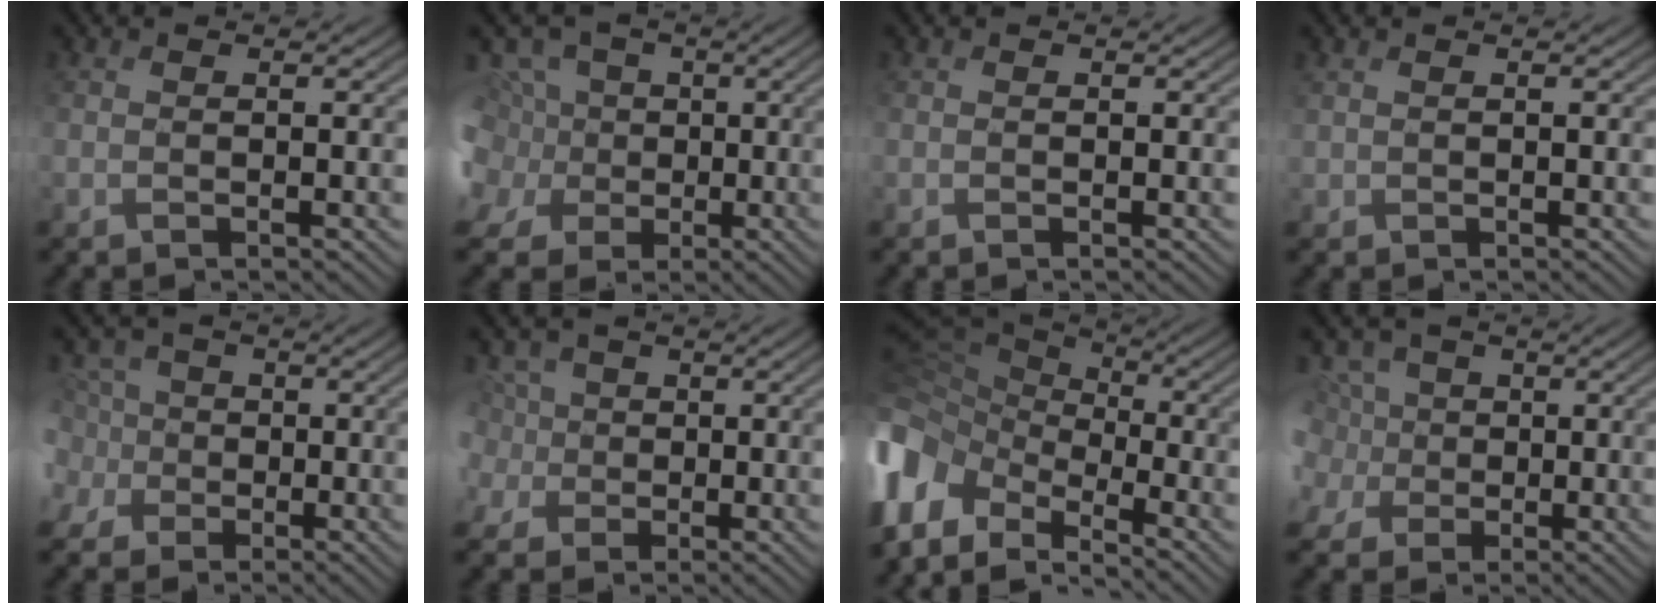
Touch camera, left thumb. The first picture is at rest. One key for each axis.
{"total": 12.2, "fx": -0.6, "fy": 10.5, "fz": 6.2, "tx": -0.193, "ty": 0.015, "tz": -0.042}
{"total": 0.0}
{"total": 0.9, "fx": 0.6, "fy": 0.6, "fz": 0.2, "tx": -0.010, "ty": 0.000, "tz": 0.015}
{"total": 5.9, "fx": 0.6, "fy": 5.4, "fz": 2.4, "tx": -0.068, "ty": 0.008, "tz": -0.011}
{"total": 5.6, "fx": 0.9, "fy": 4.8, "fz": 2.8, "tx": -0.092, "ty": 0.011, "tz": 0.010}
{"total": 12.5, "fx": -6.2, "fy": 7.5, "fz": 7.8, "tx": -0.242, "ty": -0.024, "tz": -0.104}
{"total": 7.3, "fx": 0.5, "fy": 6.4, "fz": 3.6, "tx": -0.112, "ty": 0.014, "tz": -0.014}